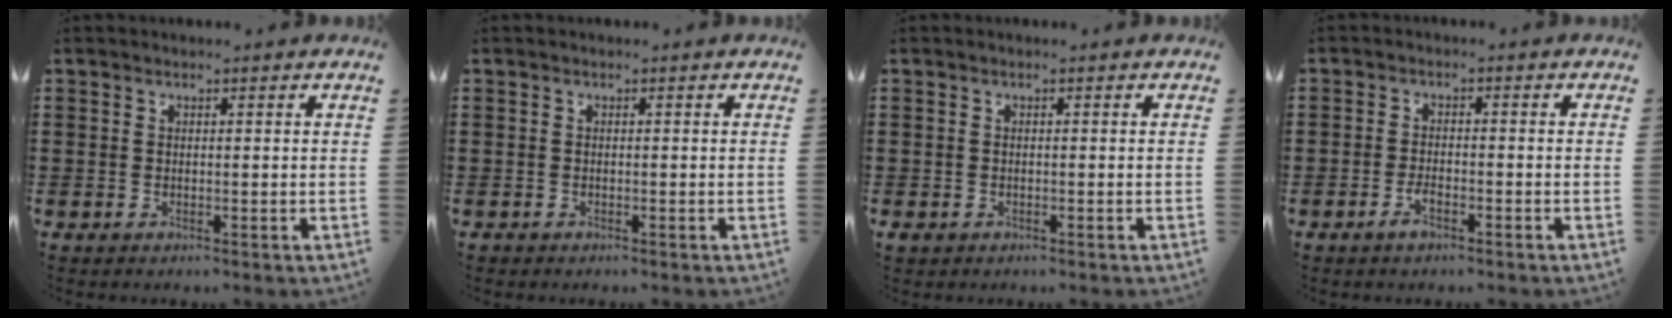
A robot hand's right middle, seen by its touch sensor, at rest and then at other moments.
{"total": 0.6, "force": [-0.4, 0.4, -0.1], "torque": [0.002, 0.005, -0.012]}
{"total": 0.5, "force": [-0.3, 0.4, 0.1], "torque": [-0.005, -0.001, -0.007]}
{"total": 2.5, "force": [-1.7, 1.0, 1.5], "torque": [-0.035, 0.000, -0.034]}